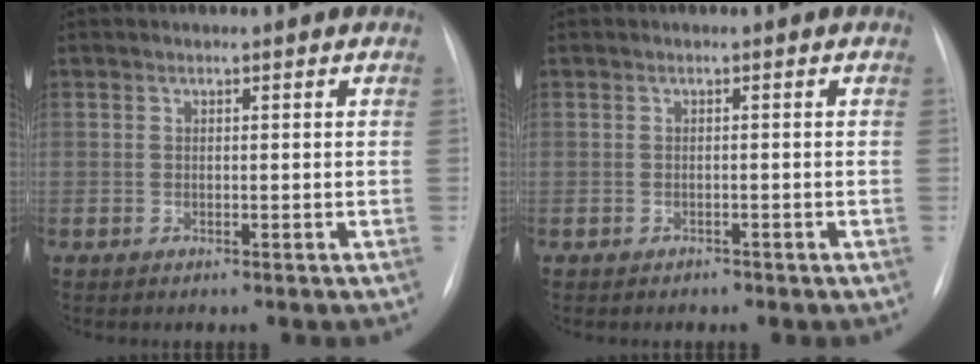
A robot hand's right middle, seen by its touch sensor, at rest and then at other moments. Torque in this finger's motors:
{"motor_torque": [0.08, -0.07, -0.01, 0.01]}